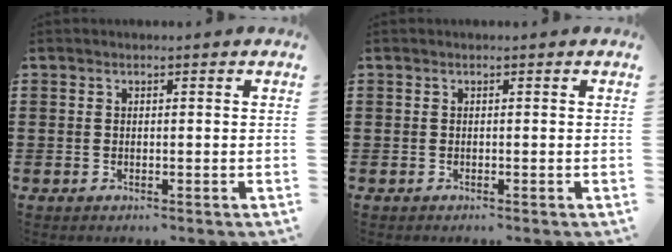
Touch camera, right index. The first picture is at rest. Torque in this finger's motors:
{"motor_torque": [0.14, -0.10, 0.00, 0.00]}